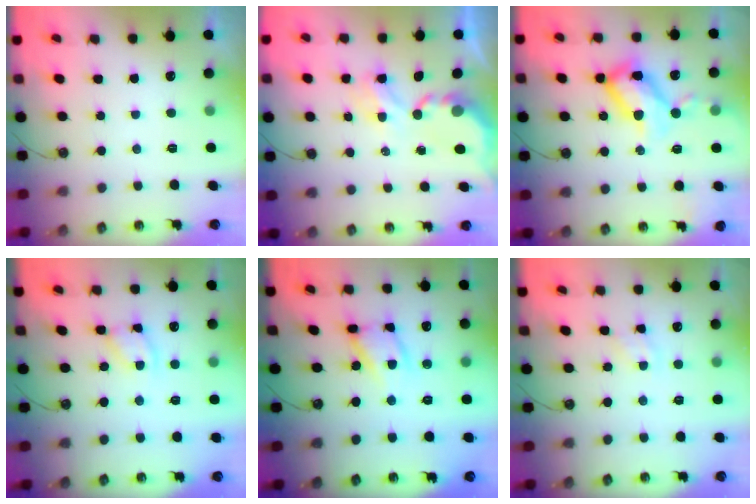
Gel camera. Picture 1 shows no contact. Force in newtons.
{"total": 4.6, "press": 4.6, "slide": 0.3}
{"total": 17.7, "press": 17.6, "slide": 1.5}
{"total": 5.3, "press": 5.3, "slide": 0.3}
{"total": 13.4, "press": 13.4, "slide": 1.0}
{"total": 2.6, "press": 2.6, "slide": 0.4}